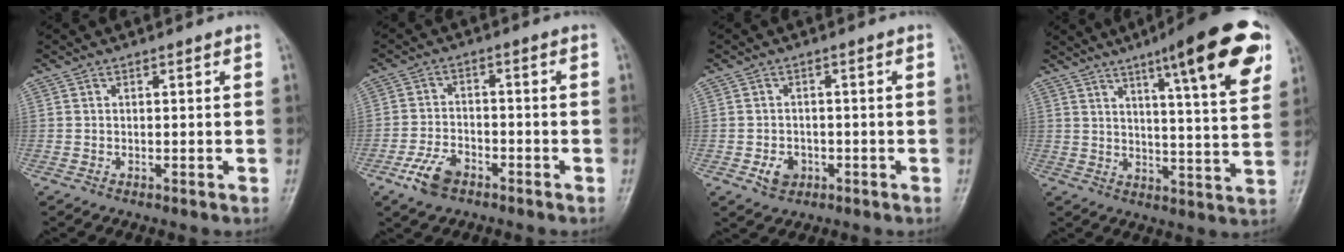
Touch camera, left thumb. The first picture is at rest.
{"total": 6.0, "force": [-3.7, 3.3, 3.4], "torque": [-0.066, 0.017, -0.069]}
{"total": 3.6, "force": [-1.3, 2.8, 1.8], "torque": [-0.021, 0.007, -0.017]}
{"total": 18.7, "force": [9.8, 3.2, 15.6], "torque": [-0.193, -0.031, 0.134]}